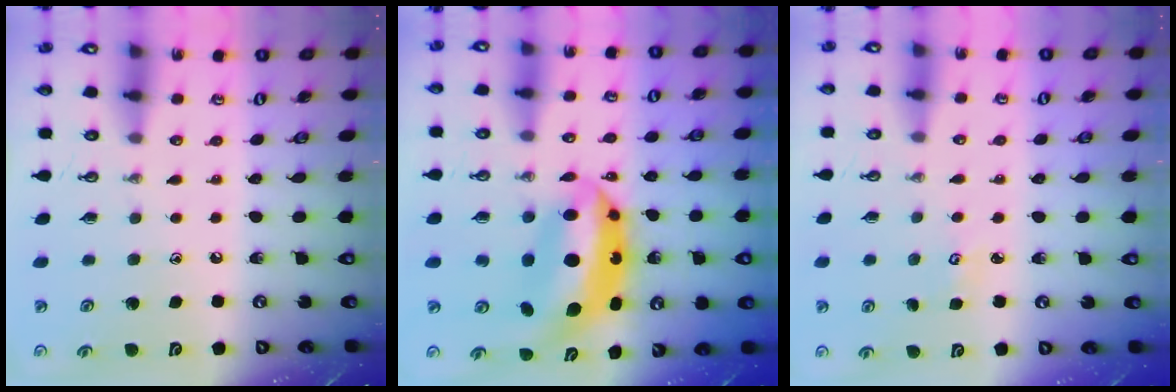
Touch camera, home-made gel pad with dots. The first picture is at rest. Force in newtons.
{"total": 11.2, "press": 11.1, "slide": 0.8}
{"total": 2.8, "press": 2.8, "slide": 0.3}